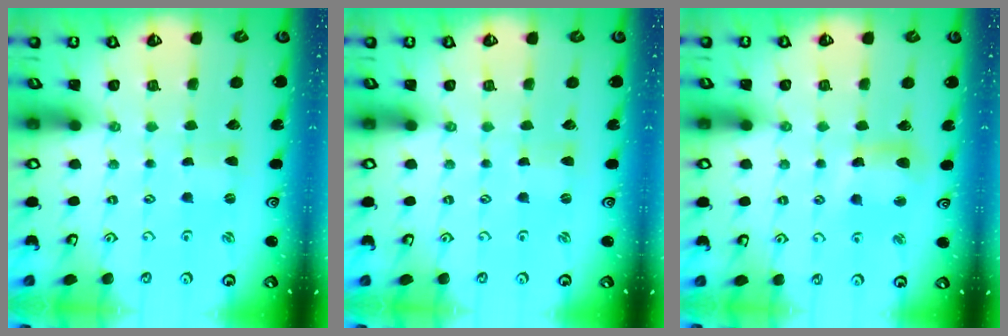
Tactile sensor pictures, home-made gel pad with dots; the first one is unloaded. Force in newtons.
{"total": 0.0}
{"total": 8.5, "press": 8.3, "slide": 1.4}